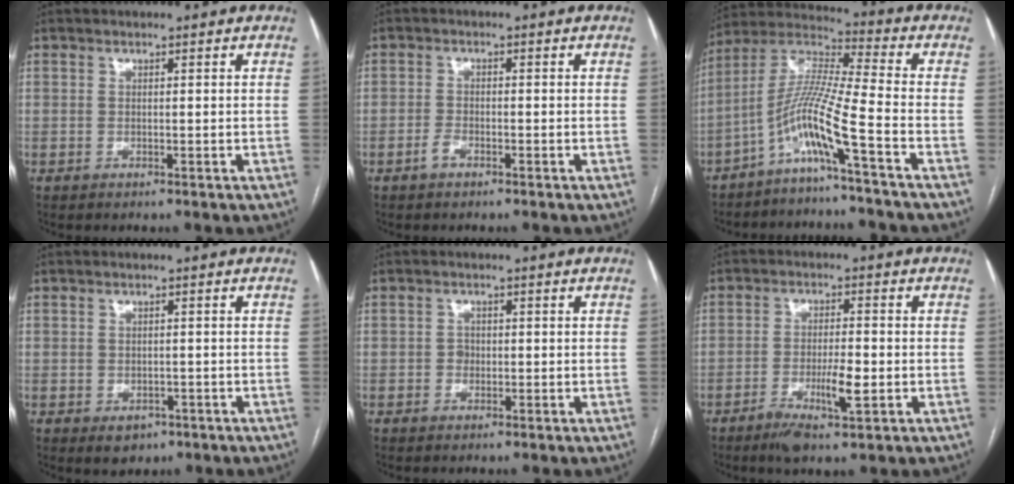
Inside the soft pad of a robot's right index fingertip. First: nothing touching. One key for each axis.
{"total": 1.7, "fx": -1.2, "fy": 0.7, "fz": 1.0, "tx": -0.019, "ty": 0.002, "tz": -0.024}
{"total": 10.1, "fx": -5.4, "fy": -1.9, "fz": 8.4, "tx": -0.179, "ty": 0.006, "tz": -0.111}
{"total": 2.9, "fx": -1.4, "fy": 2.2, "fz": 1.3, "tx": -0.012, "ty": 0.000, "tz": -0.008}
{"total": 1.2, "fx": -0.3, "fy": 1.0, "fz": 0.5, "tx": -0.004, "ty": 0.005, "tz": -0.005}
{"total": 6.3, "fx": -2.5, "fy": 0.9, "fz": 5.7, "tx": -0.109, "ty": -0.006, "tz": -0.040}